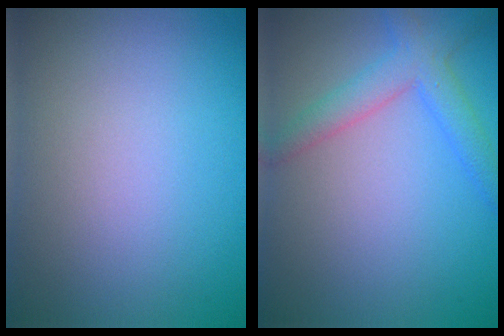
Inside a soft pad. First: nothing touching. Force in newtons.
{"total": 3.5, "press": 3.5, "slide": 0.1}